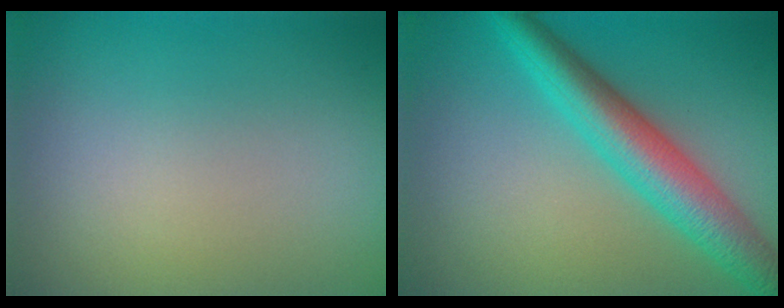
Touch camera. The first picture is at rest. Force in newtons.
{"total": 6.5, "press": 6.5, "slide": 0.1}